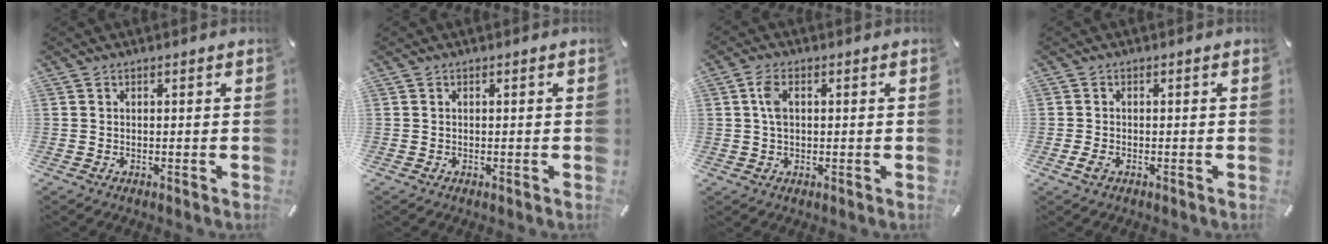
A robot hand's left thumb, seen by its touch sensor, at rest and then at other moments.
{"total": 0.0}
{"total": 4.0, "force": [0.8, 2.3, 3.1], "torque": [-0.065, 0.003, 0.008]}
{"total": 1.4, "force": [-0.8, 0.7, 0.9], "torque": [-0.022, 0.000, -0.016]}